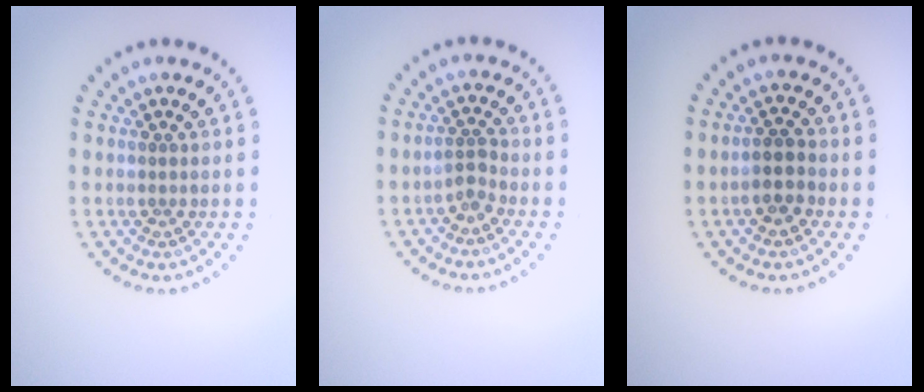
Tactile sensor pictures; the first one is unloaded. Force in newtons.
{"total": 1.6, "press": 1.2, "slide": 1.1}
{"total": 2.4, "press": 2.2, "slide": 0.9}